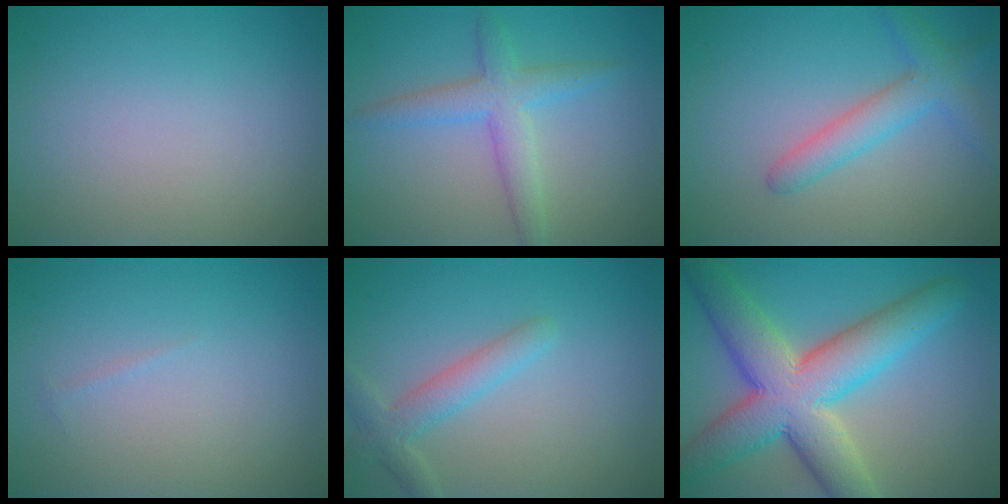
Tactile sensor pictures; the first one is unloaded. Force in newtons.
{"total": 3.7, "press": 3.7, "slide": 0.0}
{"total": 3.5, "press": 3.5, "slide": 0.2}
{"total": 0.8, "press": 0.8, "slide": 0.2}
{"total": 2.8, "press": 2.8, "slide": 0.2}
{"total": 10.6, "press": 10.5, "slide": 0.7}